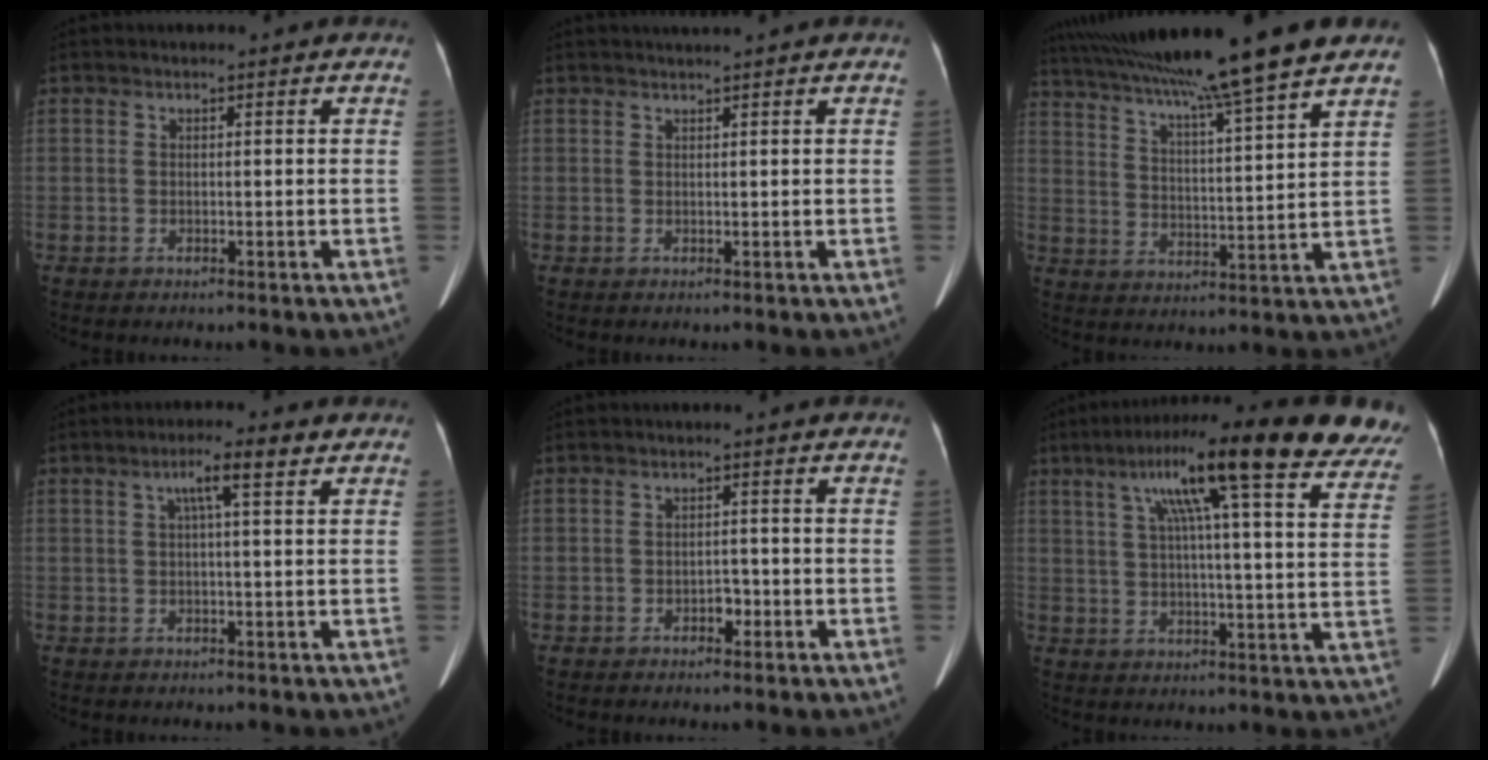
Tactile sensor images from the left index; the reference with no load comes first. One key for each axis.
{"total": 1.2, "fx": 1.1, "fy": -0.4, "fz": 0.3, "tx": -0.007, "ty": 0.004, "tz": 0.025}
{"total": 18.7, "fx": 15.4, "fy": -1.8, "fz": 10.4, "tx": -0.181, "ty": 0.003, "tz": 0.240}
{"total": 4.5, "fx": 2.1, "fy": 0.1, "fz": 4.0, "tx": -0.070, "ty": 0.015, "tz": 0.032}
{"total": 1.6, "fx": -0.9, "fy": 1.0, "fz": 0.9, "tx": -0.010, "ty": 0.004, "tz": -0.014}
{"total": 25.0, "fx": 16.5, "fy": 2.7, "fz": 18.6, "tx": -0.271, "ty": 0.038, "tz": 0.211}